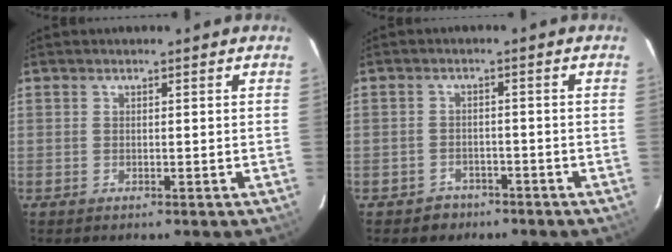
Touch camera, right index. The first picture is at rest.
{"total": 4.0, "force": [-2.8, 2.9, 0.2], "torque": [-0.018, 0.014, -0.039]}